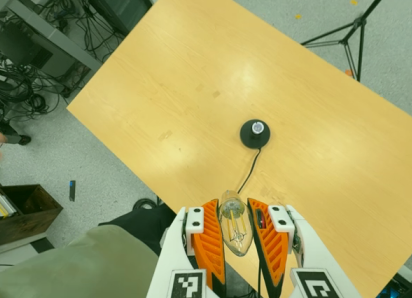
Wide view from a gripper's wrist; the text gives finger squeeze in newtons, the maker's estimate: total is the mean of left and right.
{"total": 21.1, "left": 23.0, "right": 19.1}